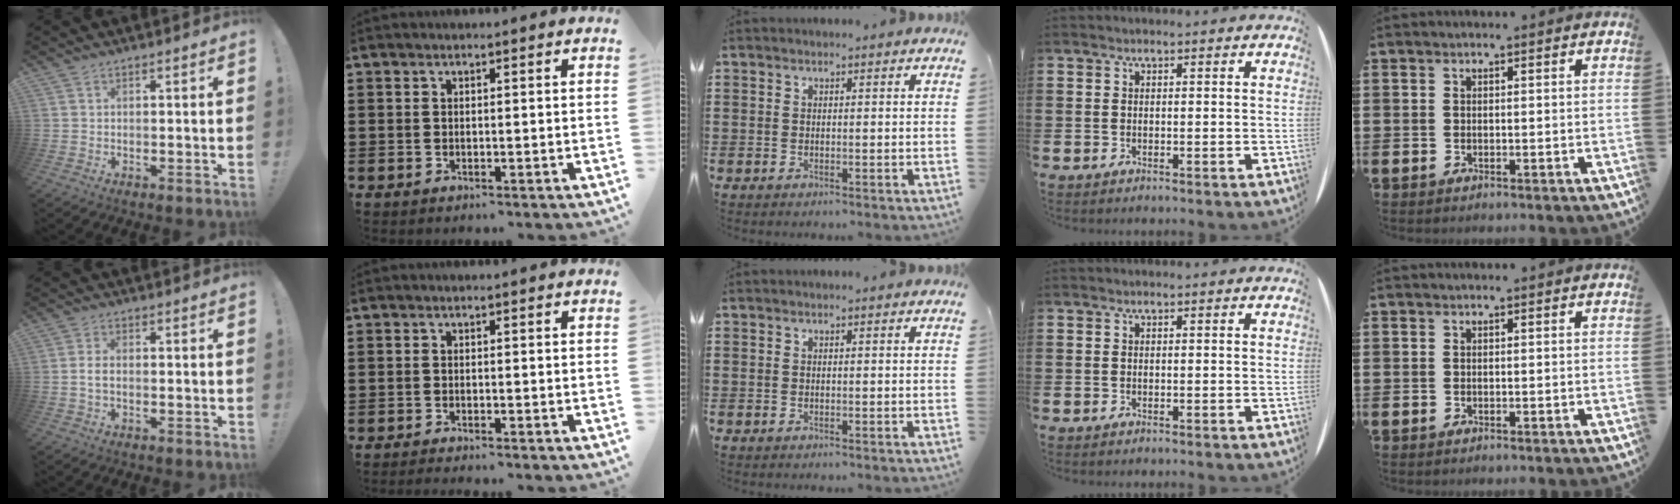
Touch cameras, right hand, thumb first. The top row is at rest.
{"thumb": {"total": 2.8, "force": [-0.4, 1.4, 2.4], "torque": [-0.049, 0.004, -0.009]}, "index": {"total": 0.9, "force": [-0.9, -0.1, 0.0], "torque": [-0.002, 0.000, -0.017]}}